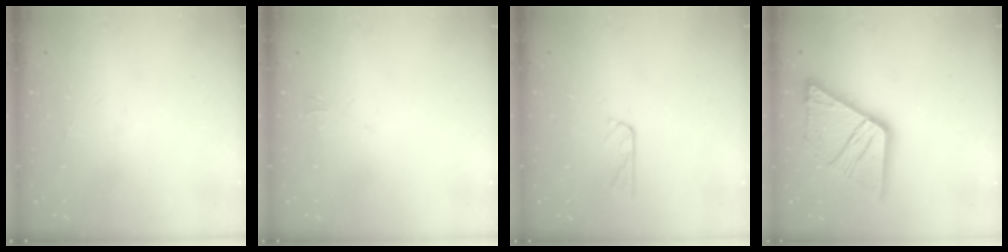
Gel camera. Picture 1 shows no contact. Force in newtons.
{"total": 2.2, "press": 2.2, "slide": 0.4}
{"total": 3.7, "press": 3.6, "slide": 0.4}
{"total": 20.6, "press": 20.5, "slide": 2.3}